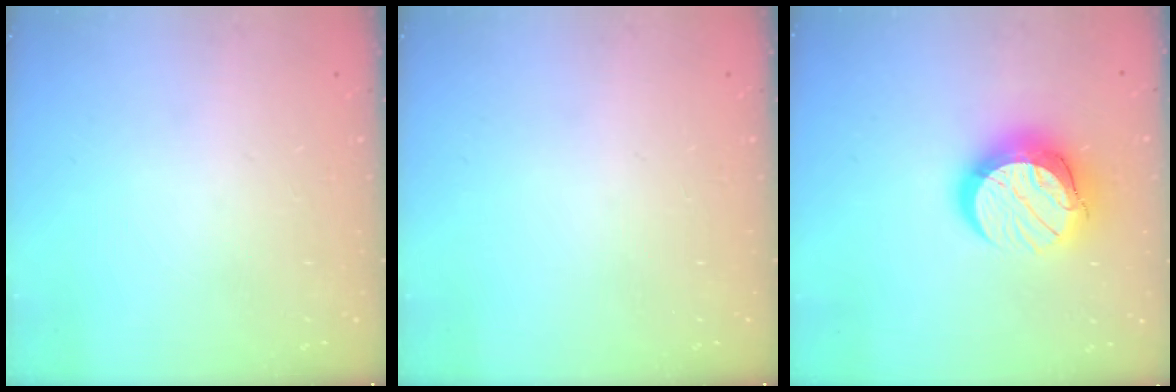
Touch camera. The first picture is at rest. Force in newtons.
{"total": 0.0}
{"total": 14.6, "press": 14.6, "slide": 1.2}